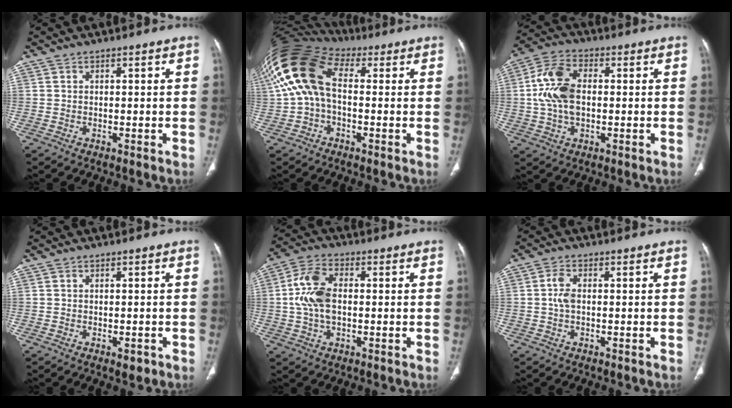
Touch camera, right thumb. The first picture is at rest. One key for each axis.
{"total": 15.2, "fx": 2.0, "fy": 9.3, "fz": 11.8, "tx": -0.248, "ty": 0.047, "tz": 0.031}
{"total": 10.9, "fx": 0.3, "fy": 6.6, "fz": 8.7, "tx": -0.179, "ty": 0.019, "tz": 0.005}
{"total": 1.7, "fx": -0.7, "fy": 0.8, "fz": 1.3, "tx": -0.013, "ty": 0.003, "tz": -0.003}
{"total": 9.5, "fx": 0.3, "fy": 5.6, "fz": 7.7, "tx": -0.162, "ty": 0.017, "tz": 0.003}
{"total": 3.0, "fx": 0.0, "fy": 1.5, "fz": 2.5, "tx": -0.059, "ty": 0.005, "tz": -0.002}